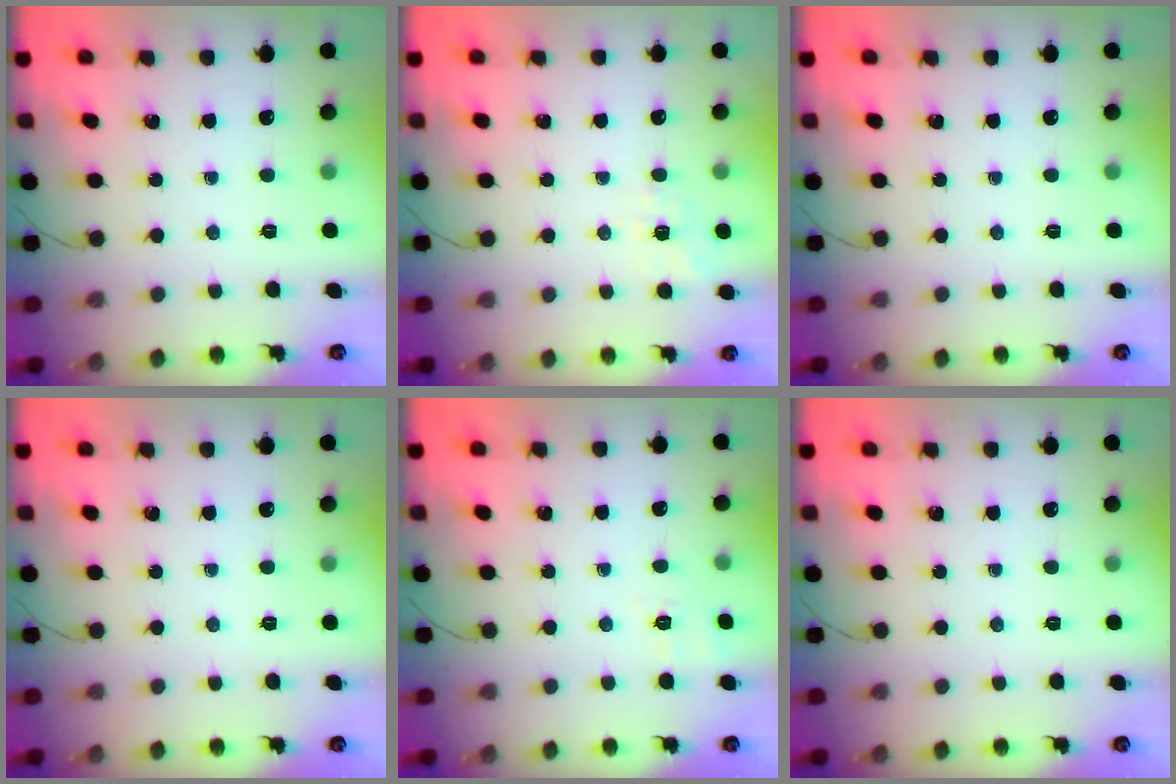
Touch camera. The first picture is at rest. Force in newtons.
{"total": 7.0, "press": 6.7, "slide": 2.0}
{"total": 0.0}
{"total": 0.0}
{"total": 2.7, "press": 1.6, "slide": 2.1}
{"total": 0.0}